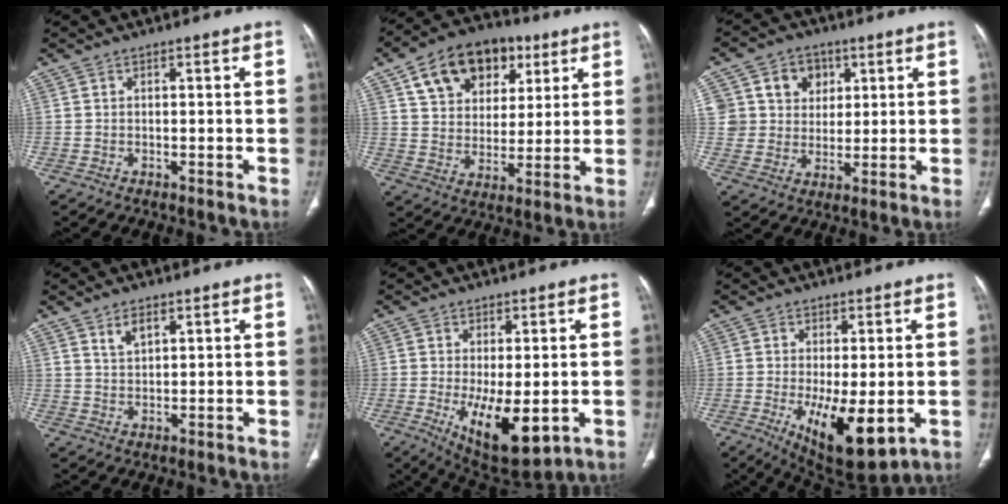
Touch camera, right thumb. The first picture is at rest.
{"total": 17.1, "force": [8.0, 11.8, 9.5], "torque": [-0.121, -0.005, 0.134]}
{"total": 10.2, "force": [3.8, 9.1, 2.7], "torque": [0.001, -0.005, 0.066]}
{"total": 3.6, "force": [2.2, 1.7, 2.3], "torque": [-0.036, -0.012, 0.046]}
{"total": 12.1, "force": [-2.7, 5.1, 10.7], "torque": [-0.165, -0.026, -0.024]}
{"total": 12.6, "force": [-3.0, 4.8, 11.2], "torque": [-0.177, -0.025, -0.030]}